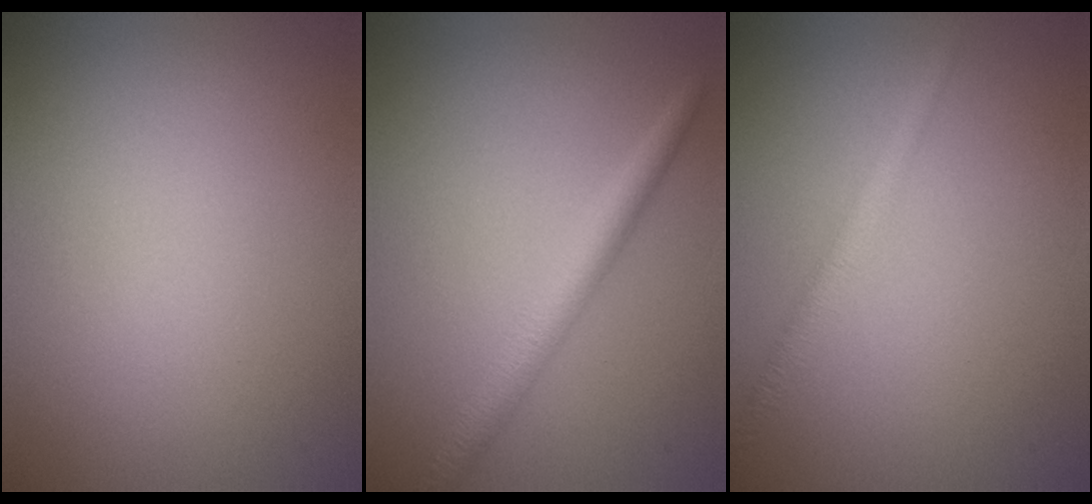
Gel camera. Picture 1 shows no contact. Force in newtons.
{"total": 2.9, "press": 2.9, "slide": 0.1}
{"total": 2.0, "press": 2.0, "slide": 0.1}